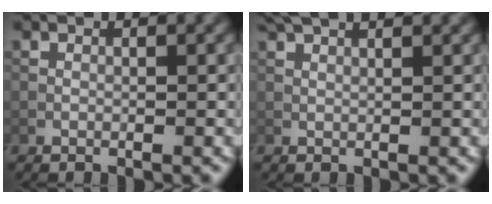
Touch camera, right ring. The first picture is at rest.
{"total": 4.4, "force": [3.2, 1.4, 2.7], "torque": [-0.032, 0.019, 0.026]}